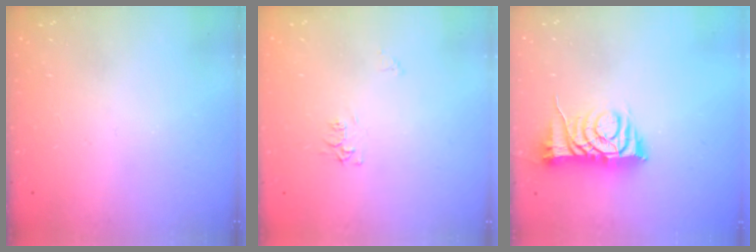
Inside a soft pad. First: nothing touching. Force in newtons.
{"total": 5.0, "press": 5.0, "slide": 0.7}
{"total": 9.4, "press": 9.4, "slide": 0.5}